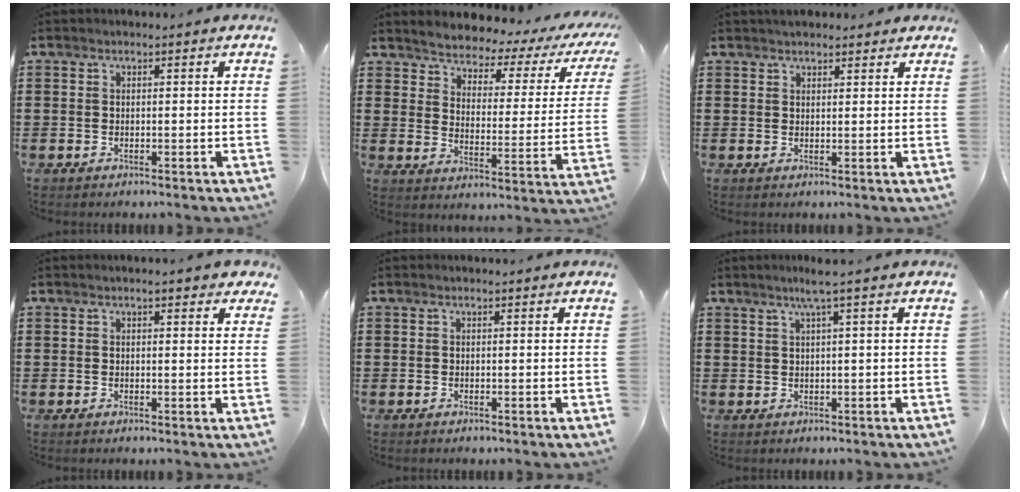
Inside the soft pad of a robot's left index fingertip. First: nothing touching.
{"total": 2.8, "force": [2.8, 0.4, 0.3], "torque": [-0.031, -0.031, 0.036]}
{"total": 1.9, "force": [1.8, 0.6, 0.3], "torque": [-0.009, 0.004, 0.035]}
{"total": 2.0, "force": [1.4, 0.4, 1.4], "torque": [-0.031, 0.005, 0.025]}
{"total": 0.0}
{"total": 2.6, "force": [1.4, -0.4, 2.2], "torque": [-0.042, -0.002, 0.023]}